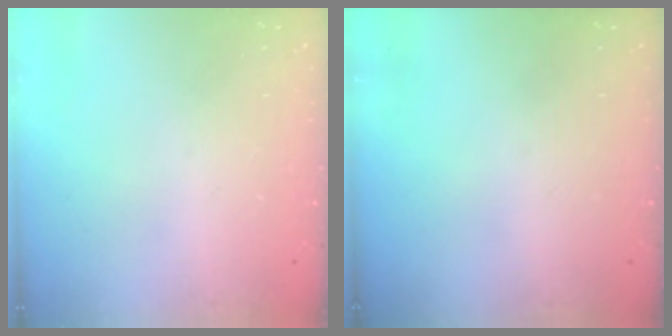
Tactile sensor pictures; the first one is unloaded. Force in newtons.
{"total": 0.0}